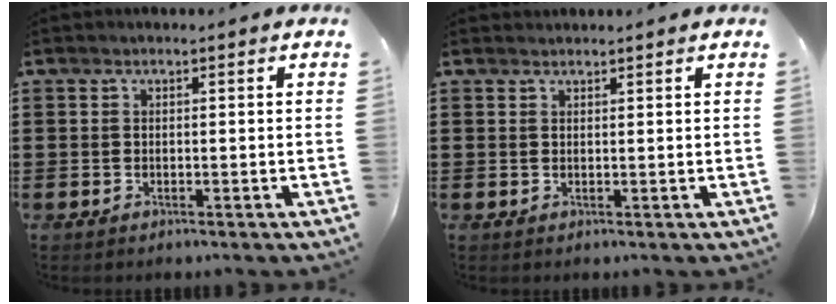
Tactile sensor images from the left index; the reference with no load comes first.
{"total": 0.9, "force": [0.9, 0.1, 0.1], "torque": [-0.003, -0.001, 0.018]}